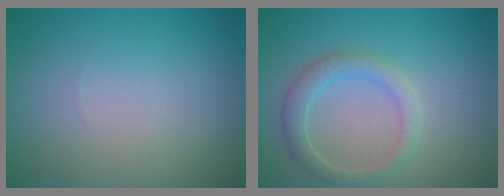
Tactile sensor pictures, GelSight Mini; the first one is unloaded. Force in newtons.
{"total": 2.7, "press": 2.7, "slide": 0.0}